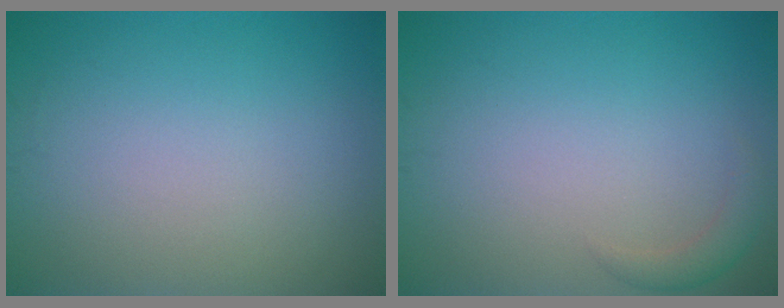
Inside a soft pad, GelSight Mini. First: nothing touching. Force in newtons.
{"total": 1.5, "press": 1.5, "slide": 0.1}